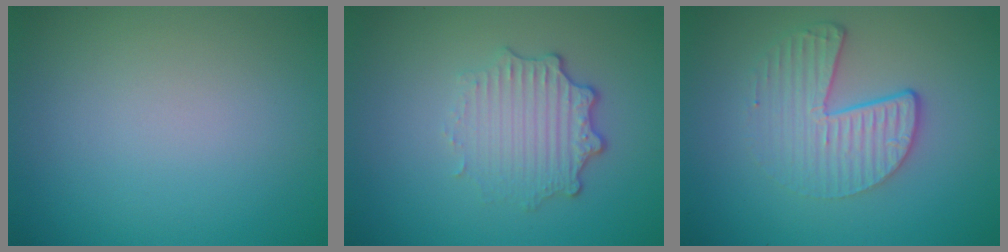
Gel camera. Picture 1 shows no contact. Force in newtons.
{"total": 3.6, "press": 2.8, "slide": 2.2}
{"total": 4.5, "press": 3.1, "slide": 3.3}